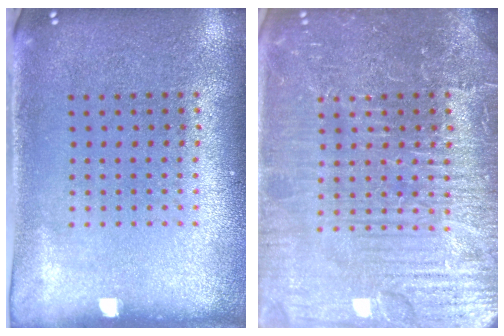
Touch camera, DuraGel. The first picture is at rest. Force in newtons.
{"total": 7.7, "press": 7.6, "slide": 0.9}